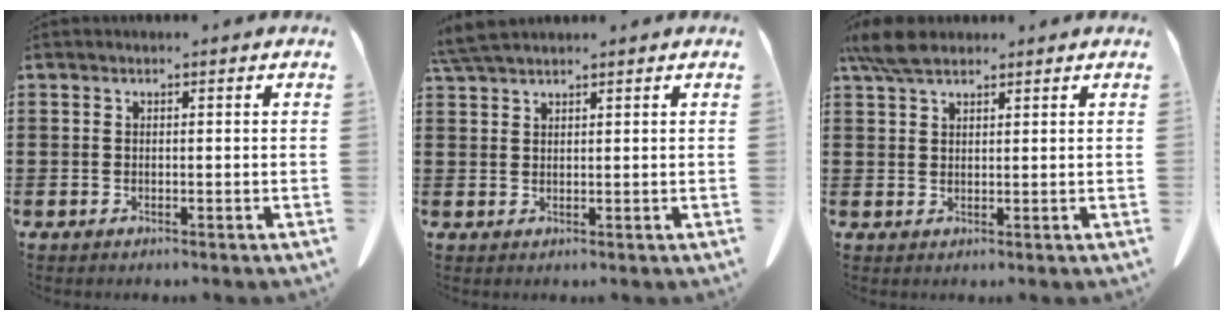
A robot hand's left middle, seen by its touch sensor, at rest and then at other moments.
{"total": 3.2, "force": [2.9, 0.3, 1.4], "torque": [-0.036, -0.001, 0.056]}
{"total": 4.9, "force": [3.7, 1.5, 2.9], "torque": [-0.067, 0.002, 0.070]}